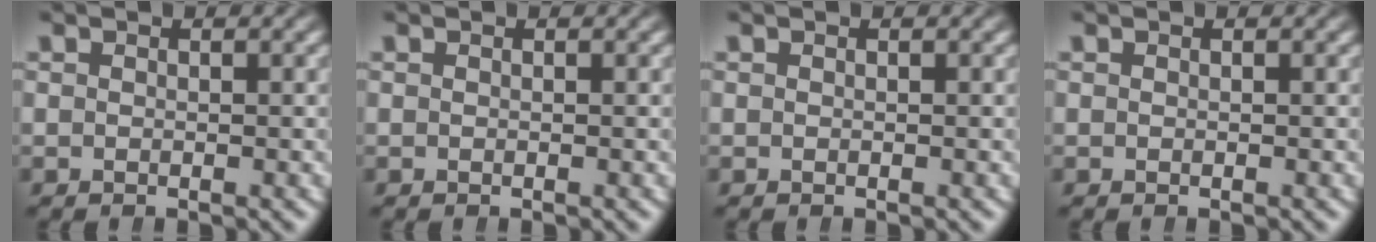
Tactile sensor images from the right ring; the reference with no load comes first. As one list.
[{"total": 0.0}, {"total": 0.0}, {"total": 0.0}]